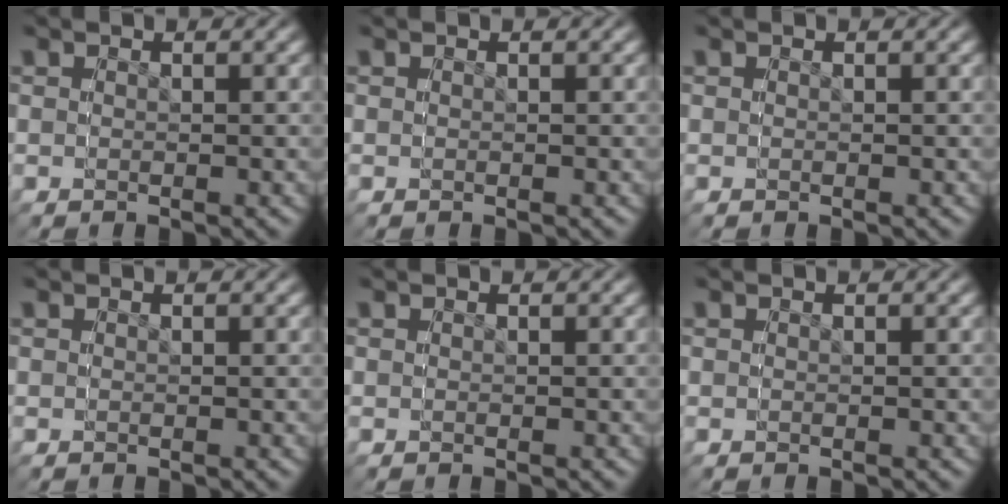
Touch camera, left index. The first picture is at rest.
{"total": 0.0}
{"total": 0.0}
{"total": 0.0}
{"total": 0.0}
{"total": 0.0}